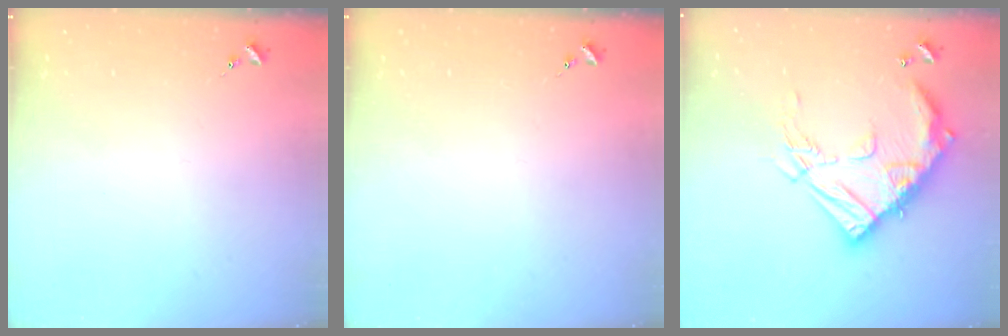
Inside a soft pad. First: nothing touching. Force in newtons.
{"total": 0.0}
{"total": 21.3, "press": 21.2, "slide": 2.1}